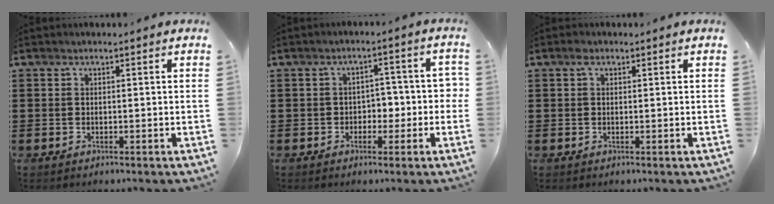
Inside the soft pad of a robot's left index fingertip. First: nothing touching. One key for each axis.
{"total": 3.3, "fx": -0.7, "fy": 2.7, "fz": 1.8, "tx": -0.038, "ty": 0.007, "tz": -0.023}
{"total": 1.2, "fx": 0.6, "fy": 0.7, "fz": 0.7, "tx": -0.009, "ty": 0.002, "tz": 0.009}